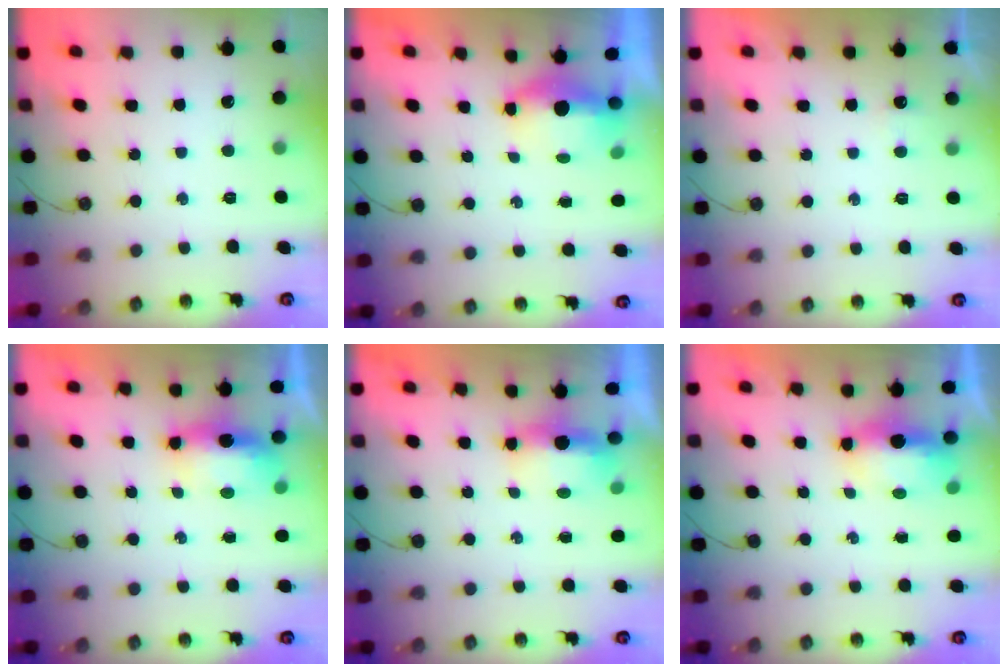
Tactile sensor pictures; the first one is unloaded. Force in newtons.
{"total": 7.7, "press": 5.5, "slide": 5.4}
{"total": 2.2, "press": 2.1, "slide": 0.4}
{"total": 6.3, "press": 6.3, "slide": 0.5}
{"total": 5.0, "press": 4.9, "slide": 1.0}
{"total": 10.5, "press": 7.5, "slide": 7.3}